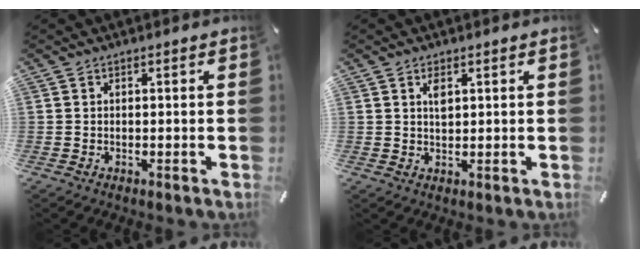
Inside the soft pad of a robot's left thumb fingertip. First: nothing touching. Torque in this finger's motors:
{"motor_torque": [0.69, 0.63, 0.86, -0.20, -0.09]}